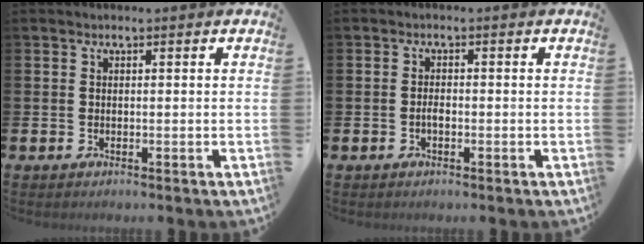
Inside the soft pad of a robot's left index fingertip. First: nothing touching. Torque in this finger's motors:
{"motor_torque": [0.25, 0.13, -0.02, 0.01]}